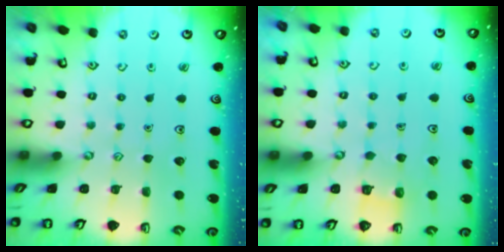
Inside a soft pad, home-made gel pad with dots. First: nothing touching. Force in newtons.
{"total": 4.2, "press": 4.2, "slide": 0.4}